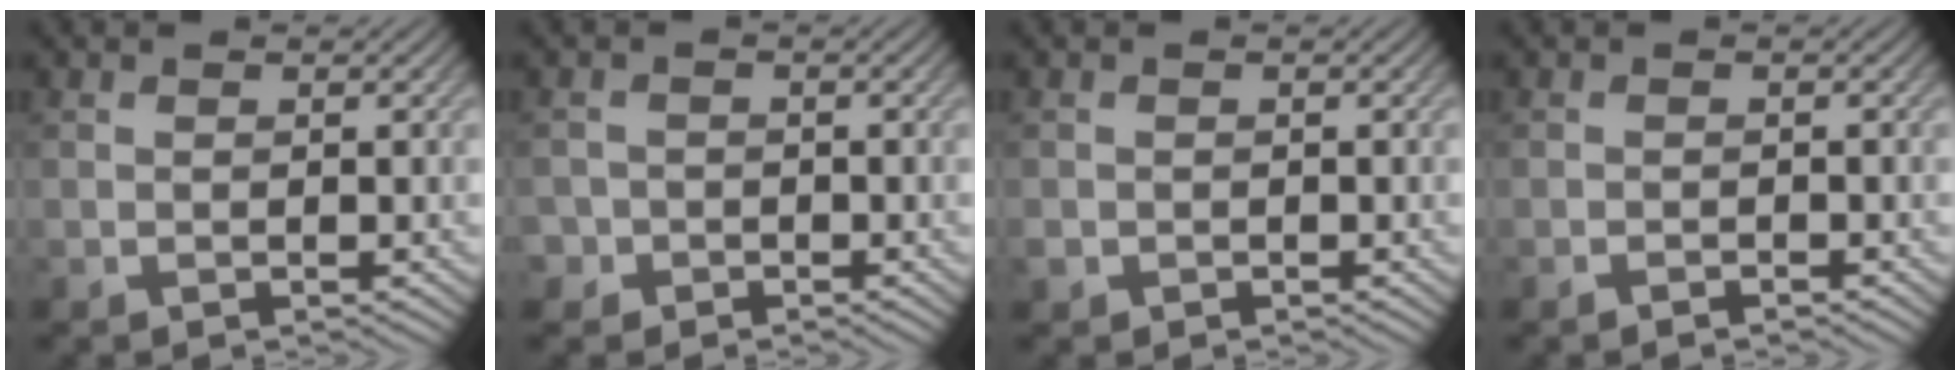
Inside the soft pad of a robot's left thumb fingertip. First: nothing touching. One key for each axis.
{"total": 2.0, "fx": -0.9, "fy": 1.8, "fz": 0.1, "tx": 0.004, "ty": -0.001, "tz": -0.022}
{"total": 1.1, "fx": -0.6, "fy": 0.9, "fz": 0.3, "tx": -0.007, "ty": -0.008, "tz": -0.014}
{"total": 0.8, "fx": -0.7, "fy": 0.0, "fz": 0.4, "tx": -0.005, "ty": 0.000, "tz": -0.012}